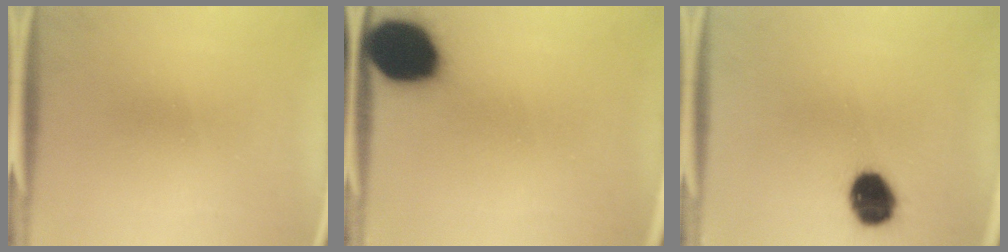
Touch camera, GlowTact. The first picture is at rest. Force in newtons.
{"total": 18.2}
{"total": 10.8}